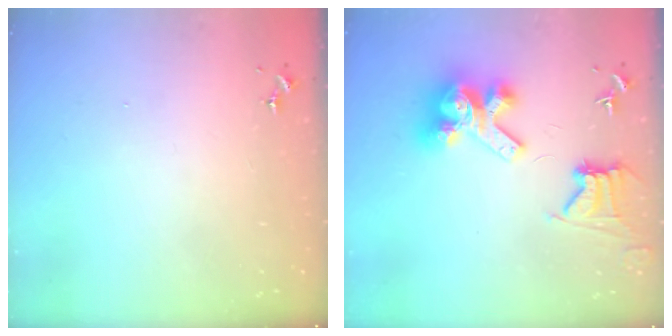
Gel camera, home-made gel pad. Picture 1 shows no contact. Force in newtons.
{"total": 14.5, "press": 14.3, "slide": 2.0}